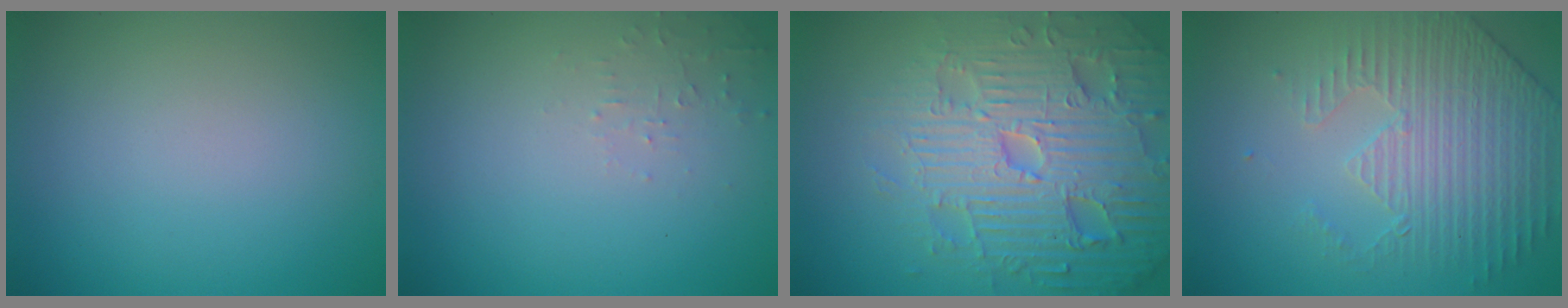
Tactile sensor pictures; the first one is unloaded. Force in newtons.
{"total": 1.2, "press": 1.2, "slide": 0.3}
{"total": 7.8, "press": 7.6, "slide": 1.7}
{"total": 4.4, "press": 3.5, "slide": 2.6}